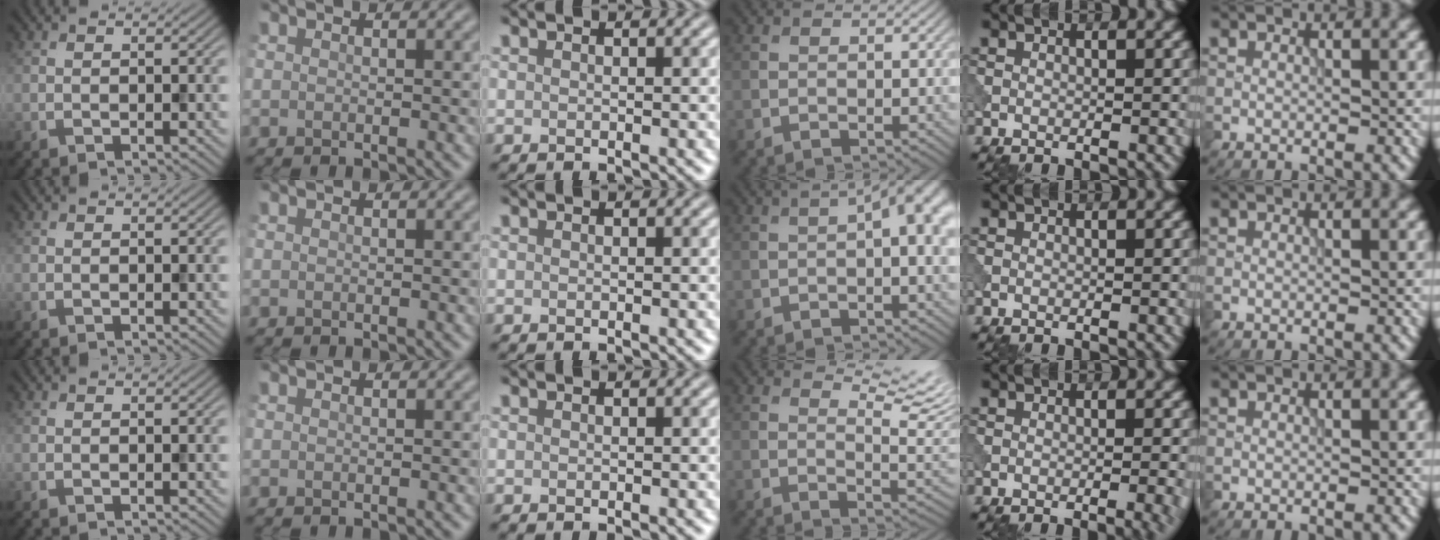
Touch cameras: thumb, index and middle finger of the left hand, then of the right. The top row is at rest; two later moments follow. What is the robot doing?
{"motion": "dispense", "object": "syringe"}